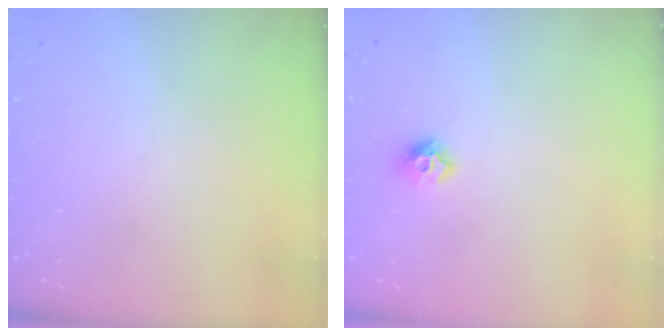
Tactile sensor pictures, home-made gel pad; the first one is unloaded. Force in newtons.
{"total": 7.3, "press": 7.2, "slide": 0.9}